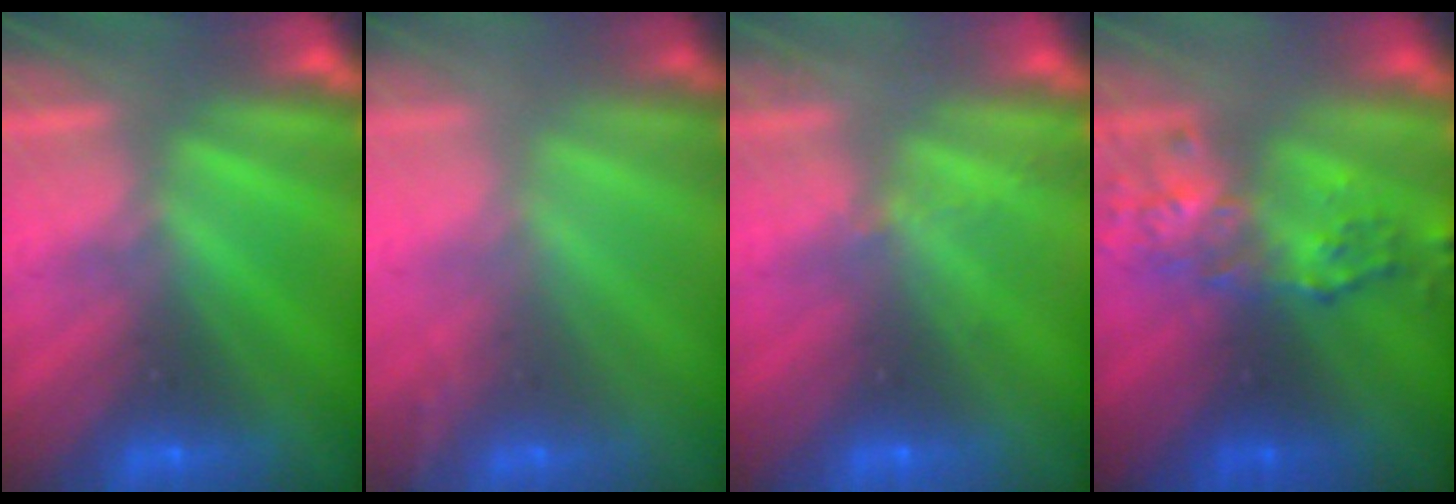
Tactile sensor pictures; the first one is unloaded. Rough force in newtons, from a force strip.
{"total": 1.4}
{"total": 2.1}
{"total": 7.3}